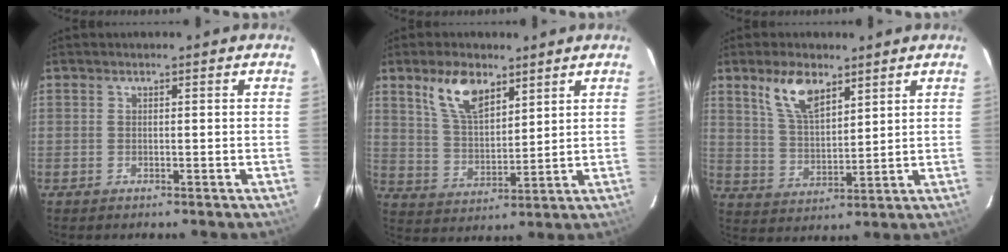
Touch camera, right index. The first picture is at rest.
{"total": 9.9, "force": [6.0, 4.7, 6.2], "torque": [-0.115, 0.010, 0.123]}
{"total": 9.1, "force": [5.6, 4.0, 5.8], "torque": [-0.109, 0.009, 0.116]}